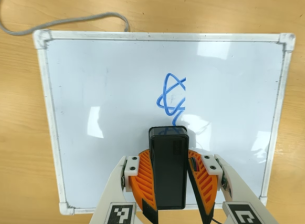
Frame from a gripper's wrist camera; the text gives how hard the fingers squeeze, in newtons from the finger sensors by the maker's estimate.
{"total": 9.1, "left": 9.1, "right": 9.2}